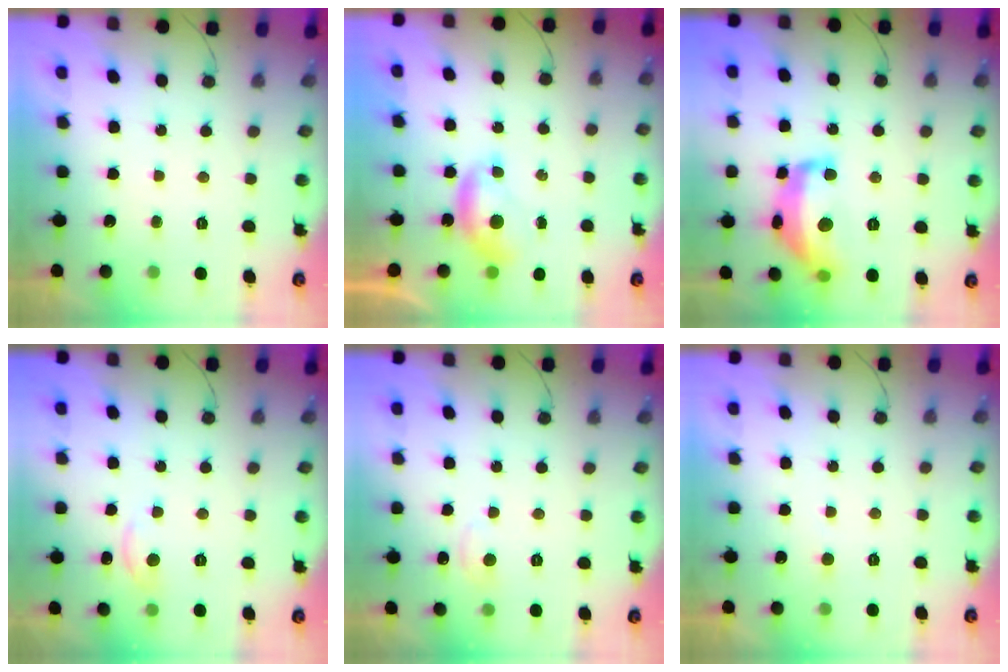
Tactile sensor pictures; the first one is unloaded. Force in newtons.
{"total": 6.1, "press": 6.1, "slide": 0.9}
{"total": 16.7, "press": 16.7, "slide": 1.2}
{"total": 4.4, "press": 4.3, "slide": 0.6}
{"total": 3.8, "press": 3.8, "slide": 0.5}
{"total": 2.3, "press": 2.3, "slide": 0.3}